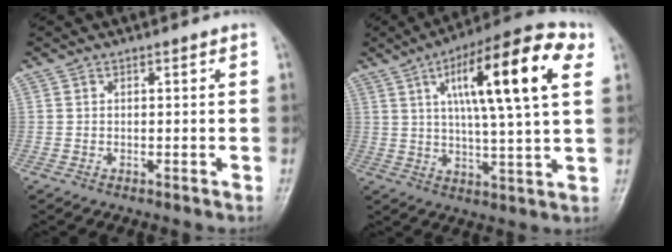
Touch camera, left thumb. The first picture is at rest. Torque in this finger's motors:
{"motor_torque": [0.68, 0.57, 2.00, -0.80, 0.19]}